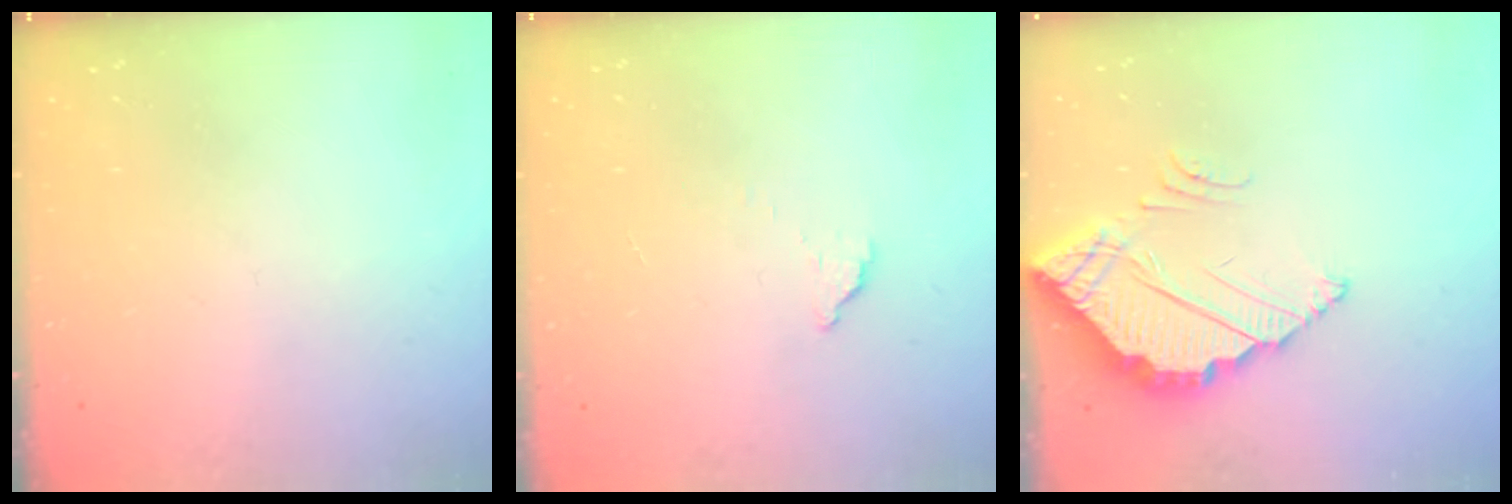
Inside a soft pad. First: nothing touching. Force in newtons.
{"total": 2.6, "press": 2.6, "slide": 0.3}
{"total": 4.3, "press": 4.3, "slide": 0.3}